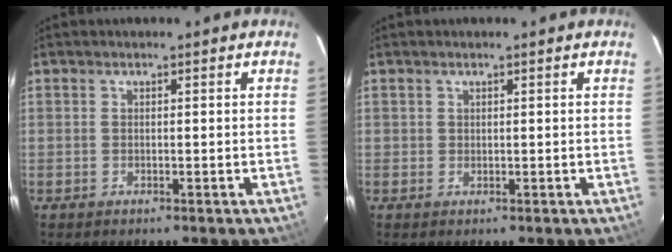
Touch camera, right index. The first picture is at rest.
{"total": 0.5, "force": [0.2, 0.5, 0.0], "torque": [0.002, 0.003, 0.003]}